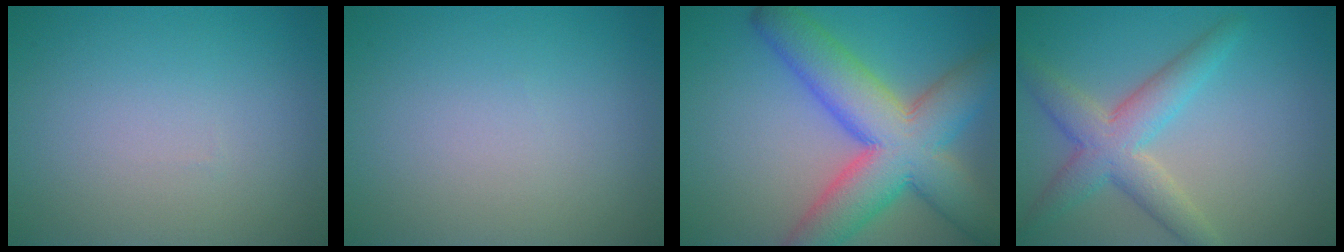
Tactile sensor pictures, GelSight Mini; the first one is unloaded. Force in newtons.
{"total": 0.0}
{"total": 11.4, "press": 11.4, "slide": 0.5}
{"total": 5.0, "press": 5.0, "slide": 0.2}